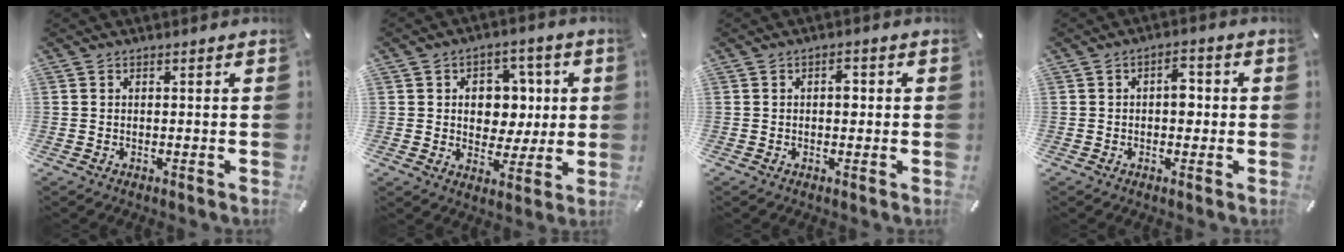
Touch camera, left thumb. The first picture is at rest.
{"total": 9.1, "force": [1.1, 8.1, 4.1], "torque": [-0.054, 0.002, 0.022]}
{"total": 2.5, "force": [0.2, 1.6, 1.9], "torque": [-0.015, -0.001, -0.005]}
{"total": 4.5, "force": [0.1, 2.8, 3.6], "torque": [-0.045, 0.004, -0.007]}